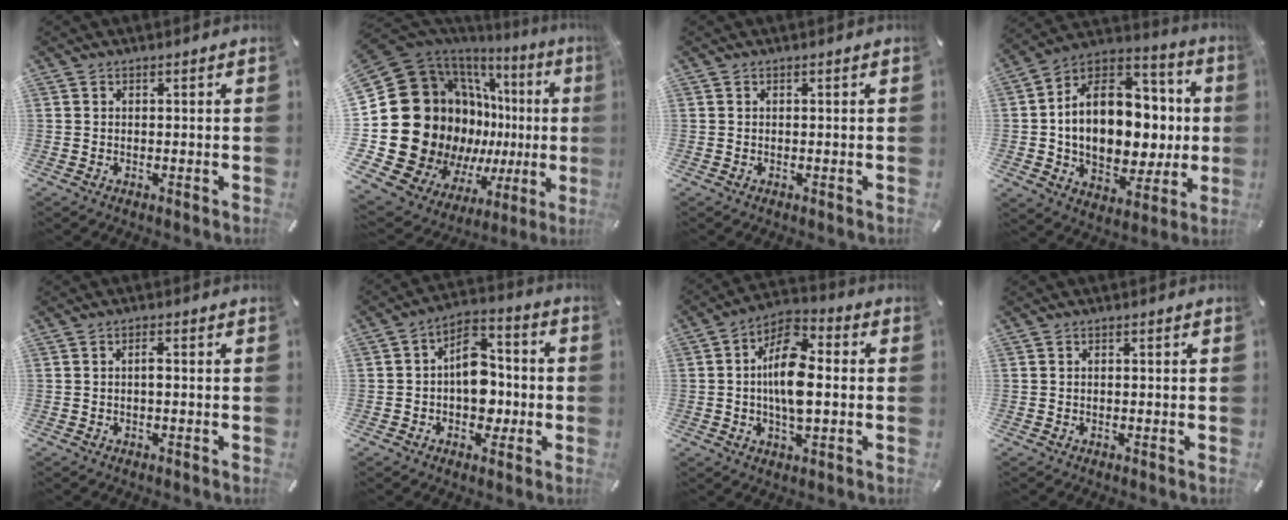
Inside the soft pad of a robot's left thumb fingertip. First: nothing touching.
{"total": 33.3, "force": [-1.2, 23.4, 23.6], "torque": [-0.391, -0.070, 0.060]}
{"total": 0.0}
{"total": 18.2, "force": [-0.3, 13.6, 12.1], "torque": [-0.209, -0.015, 0.002]}
{"total": 1.8, "force": [-0.2, 0.7, 1.6], "torque": [-0.032, 0.002, -0.005]}
{"total": 11.1, "force": [-1.1, 8.5, 7.1], "torque": [-0.093, 0.013, -0.018]}
{"total": 12.3, "force": [-0.5, 6.4, 10.5], "torque": [-0.202, 0.009, -0.008]}
{"total": 0.5, "force": [-0.2, 0.4, 0.3], "torque": [-0.007, 0.001, -0.004]}